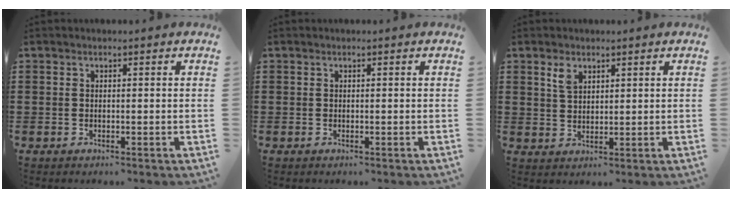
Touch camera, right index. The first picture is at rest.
{"total": 0.0}
{"total": 2.8, "force": [1.8, 1.5, 1.5], "torque": [-0.035, 0.005, 0.034]}